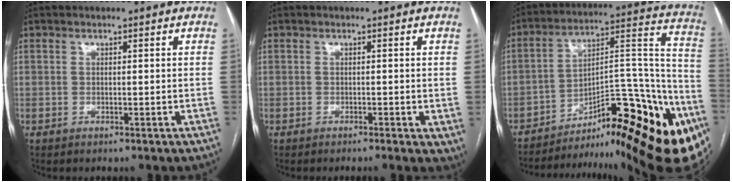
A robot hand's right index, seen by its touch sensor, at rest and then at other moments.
{"total": 2.9, "force": [-1.4, 1.0, 2.4], "torque": [-0.020, -0.006, -0.023]}
{"total": 30.1, "force": [-19.0, 7.9, 22.0], "torque": [-0.204, 0.023, -0.261]}